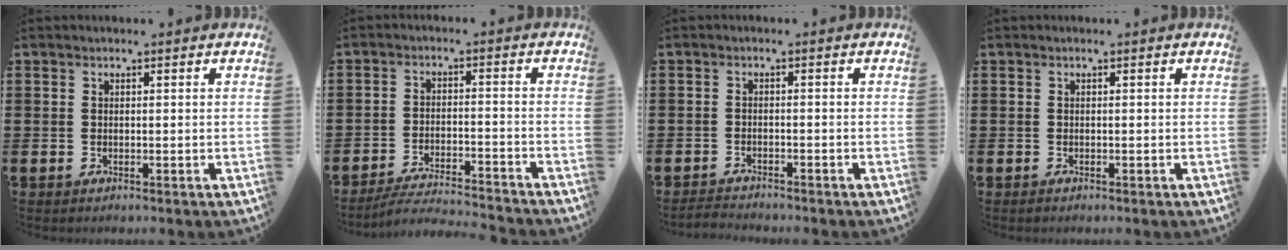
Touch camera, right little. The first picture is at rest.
{"total": 3.8, "force": [-3.7, -0.2, 0.7], "torque": [-0.013, -0.002, -0.076]}
{"total": 1.6, "force": [-1.6, 0.0, 0.0], "torque": [-0.004, 0.002, -0.033]}
{"total": 0.0}